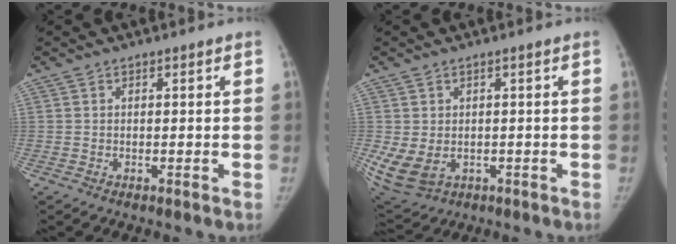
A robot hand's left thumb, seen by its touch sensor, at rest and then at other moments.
{"total": 8.6, "force": [-1.3, 6.2, 5.8], "torque": [-0.125, -0.009, -0.005]}